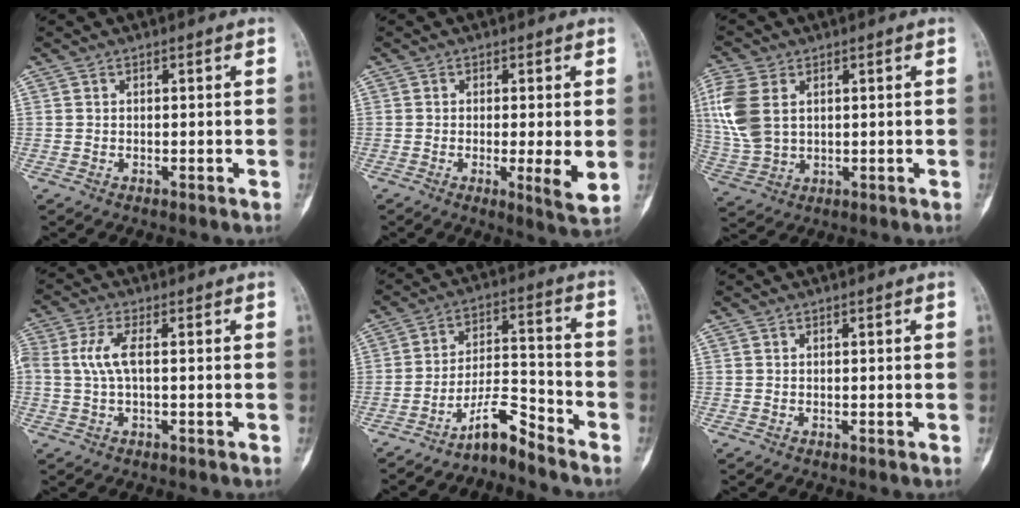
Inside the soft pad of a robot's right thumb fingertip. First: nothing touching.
{"total": 5.8, "force": [-0.5, 0.8, 5.7], "torque": [-0.093, -0.018, -0.012]}
{"total": 11.6, "force": [3.1, 7.6, 8.2], "torque": [-0.198, -0.001, 0.070]}
{"total": 5.2, "force": [0.3, 2.1, 4.8], "torque": [-0.130, 0.013, 0.004]}
{"total": 7.6, "force": [-6.5, 1.4, 3.6], "torque": [-0.061, 0.076, -0.120]}
{"total": 0.0}